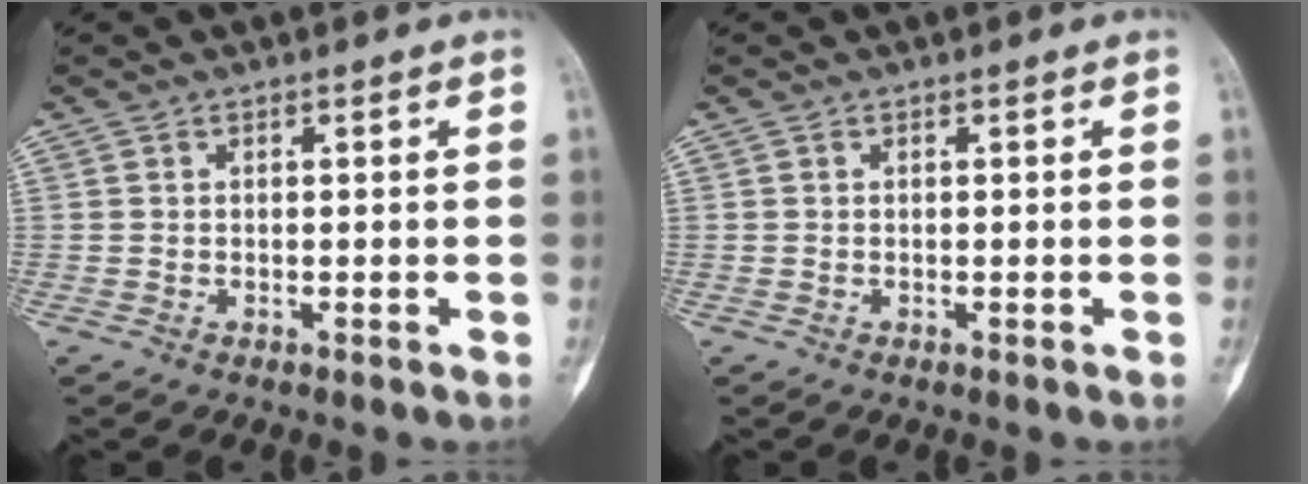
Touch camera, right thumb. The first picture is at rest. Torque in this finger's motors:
{"motor_torque": [0.00, 0.00, 0.05, 0.06, 0.00]}